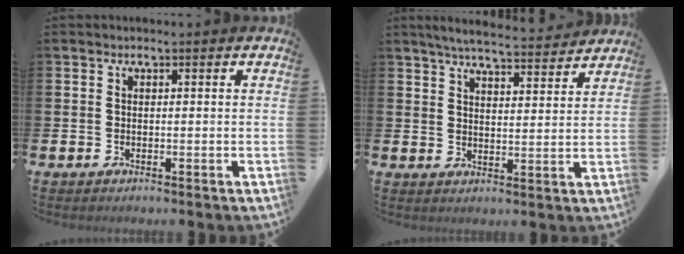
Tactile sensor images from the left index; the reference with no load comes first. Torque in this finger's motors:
{"motor_torque": [0.66, -0.67, 0.13, 0.11]}